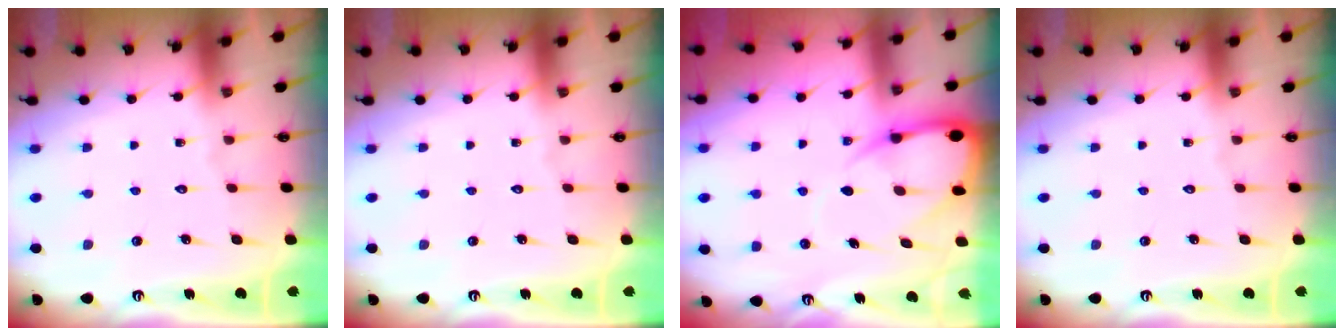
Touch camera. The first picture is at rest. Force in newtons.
{"total": 0.0}
{"total": 9.8, "press": 9.8, "slide": 1.1}
{"total": 0.0}